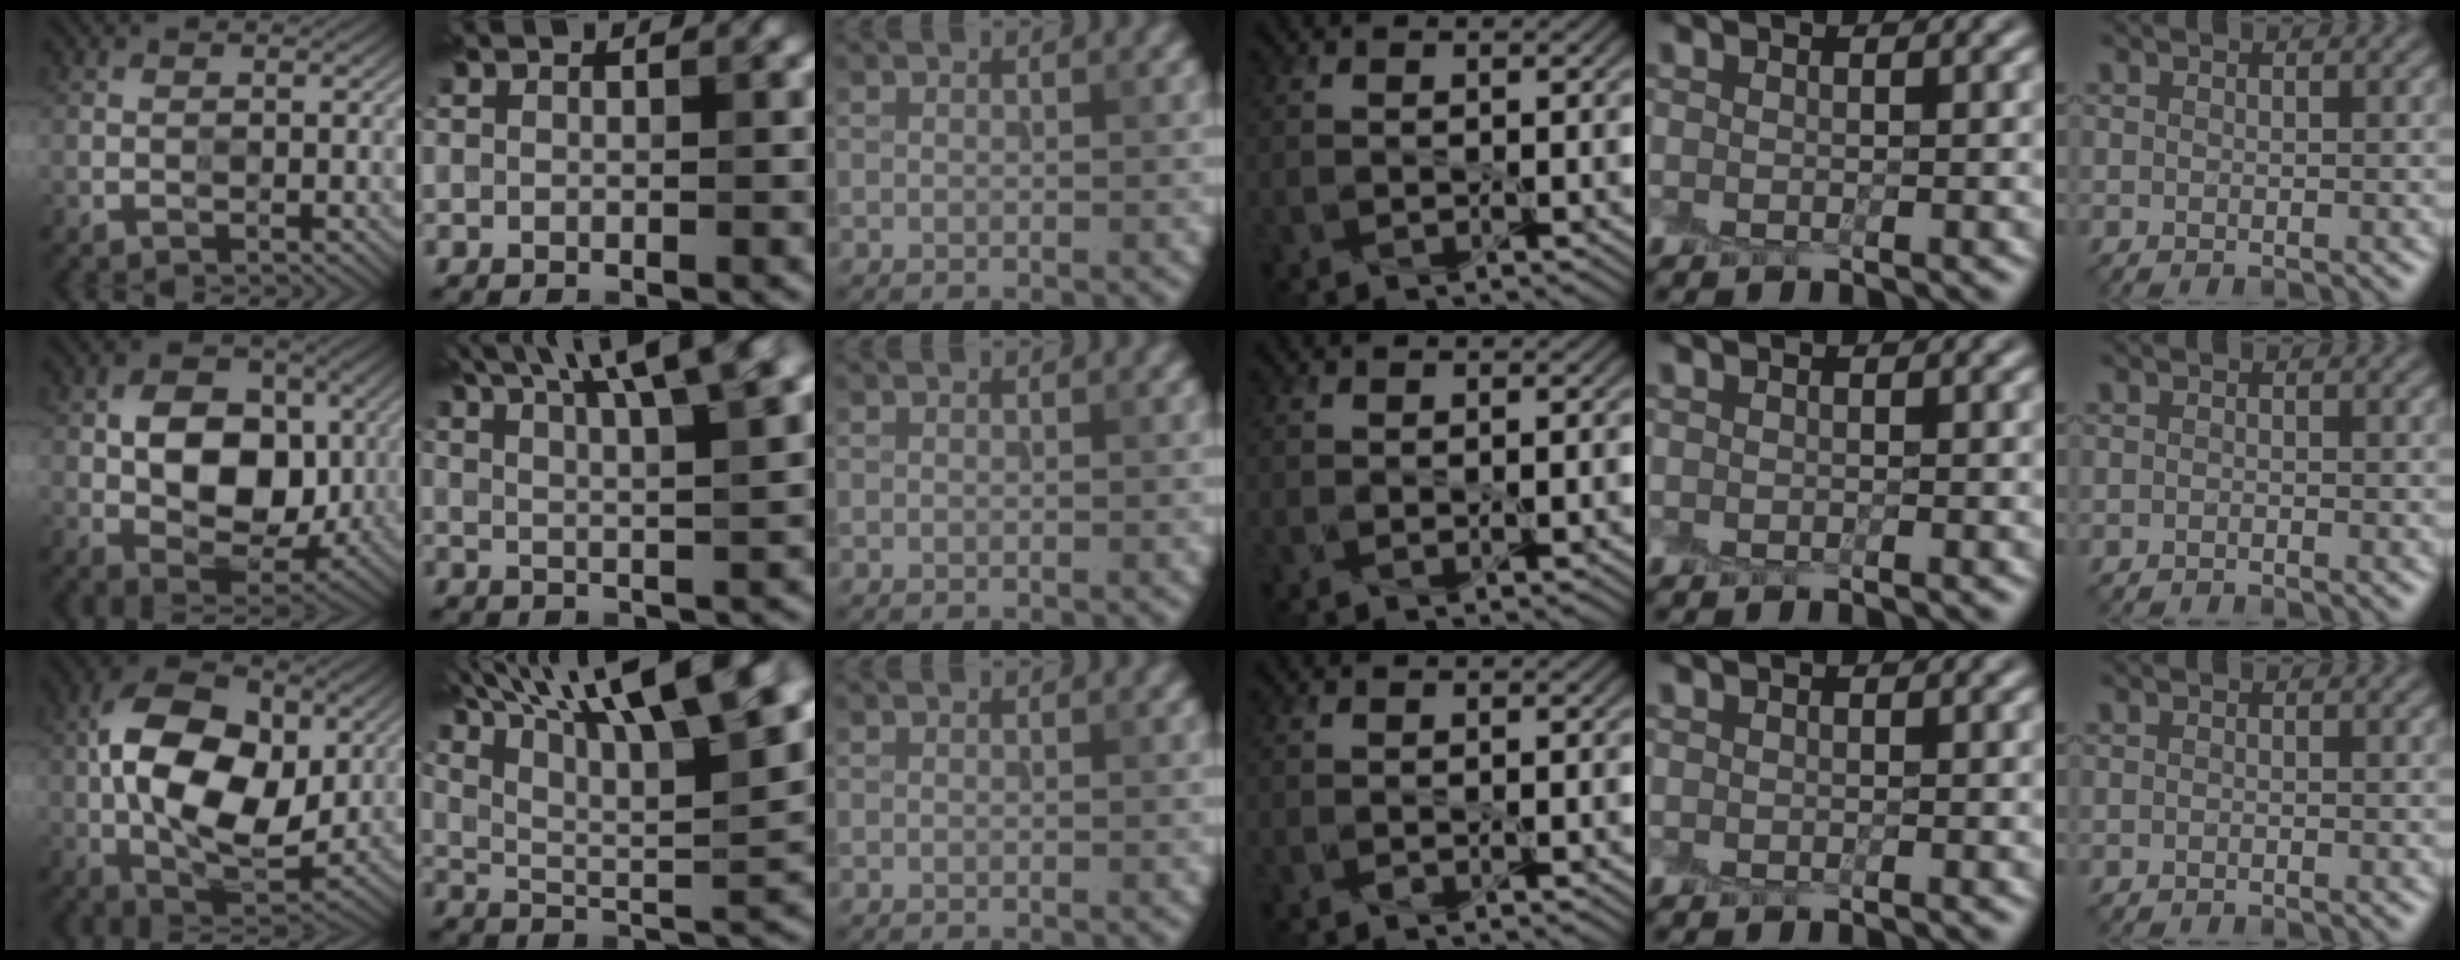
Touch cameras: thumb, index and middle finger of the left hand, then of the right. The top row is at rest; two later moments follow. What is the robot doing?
{"motion": "peel", "object": "cling film"}